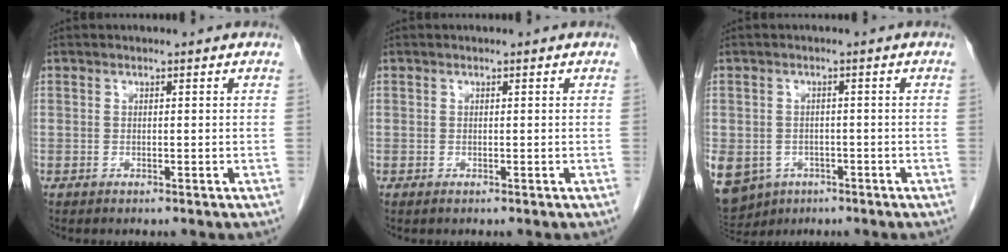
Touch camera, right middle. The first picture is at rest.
{"total": 0.0}
{"total": 14.9, "force": [-7.2, 11.8, 5.6], "torque": [-0.175, -0.007, -0.092]}